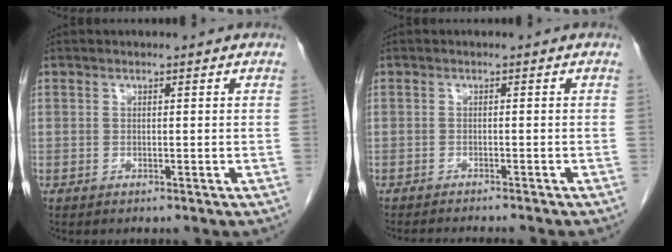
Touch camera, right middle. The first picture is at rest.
{"total": 6.1, "force": [-5.5, 0.4, 2.6], "torque": [-0.023, -0.008, -0.072]}